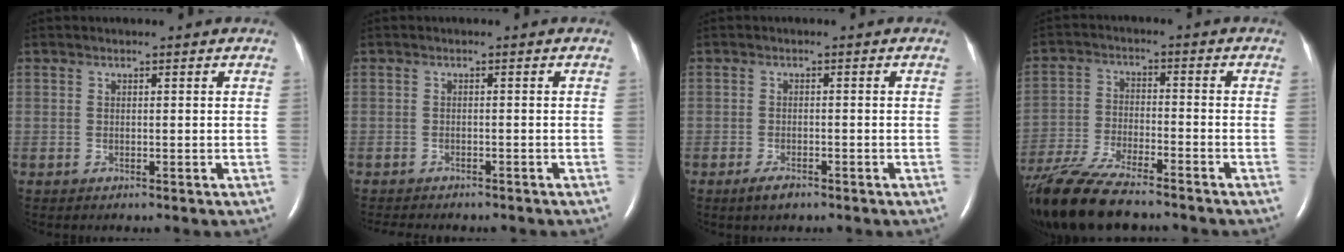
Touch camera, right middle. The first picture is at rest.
{"total": 6.8, "force": [-5.9, 2.0, 2.7], "torque": [-0.036, -0.003, -0.072]}
{"total": 2.3, "force": [-1.7, 0.7, 1.4], "torque": [-0.037, -0.005, -0.028]}
{"total": 15.7, "force": [-12.9, 2.6, 8.6], "torque": [-0.183, -0.041, -0.226]}